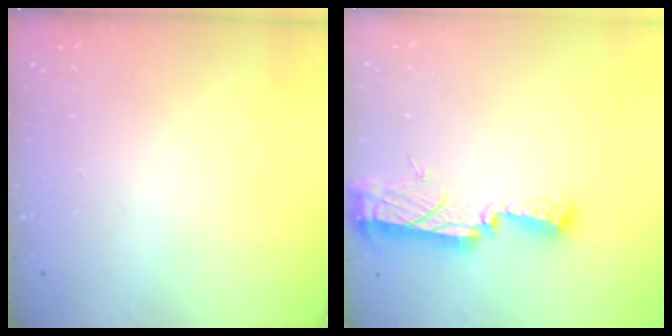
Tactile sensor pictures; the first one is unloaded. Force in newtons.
{"total": 9.0, "press": 8.9, "slide": 0.8}